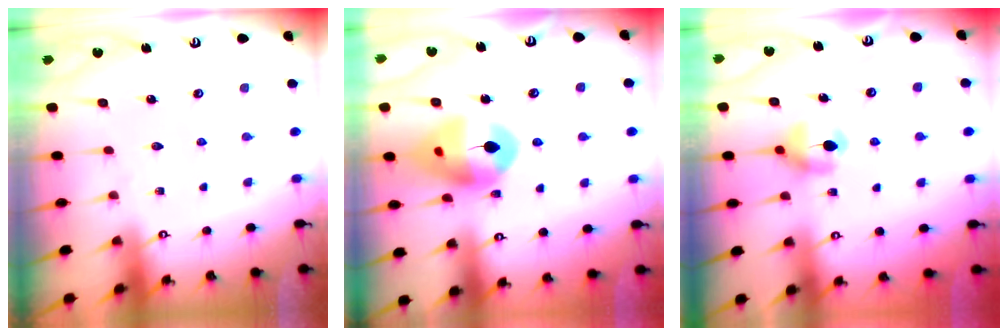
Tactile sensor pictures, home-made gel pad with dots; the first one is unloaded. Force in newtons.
{"total": 14.3, "press": 14.2, "slide": 2.0}
{"total": 6.5, "press": 6.5, "slide": 0.7}